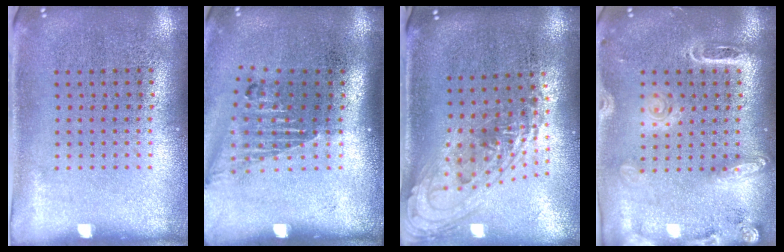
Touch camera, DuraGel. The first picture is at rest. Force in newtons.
{"total": 1.6, "press": 1.2, "slide": 1.0}
{"total": 1.5, "press": 1.3, "slide": 0.7}
{"total": 2.0, "press": 1.8, "slide": 1.1}